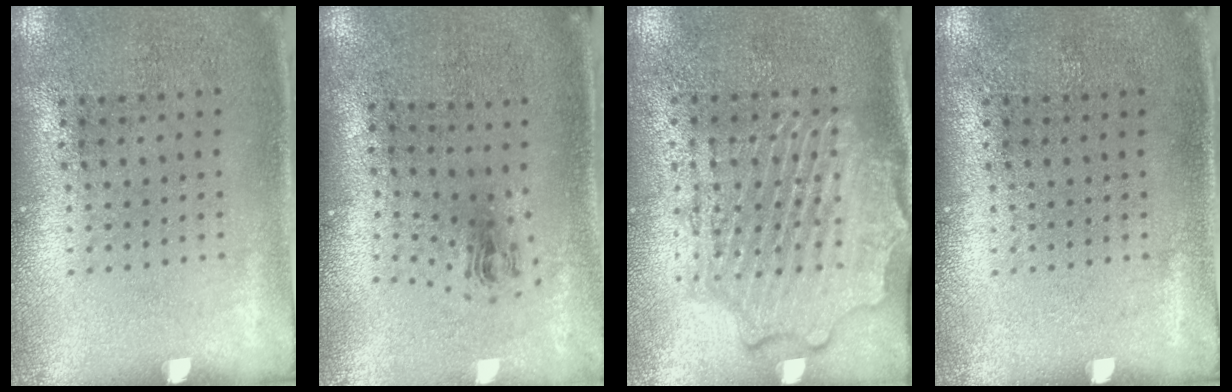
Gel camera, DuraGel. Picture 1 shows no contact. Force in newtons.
{"total": 0.9, "press": 0.4, "slide": 0.8}
{"total": 2.3, "press": 2.2, "slide": 0.5}
{"total": 0.0}